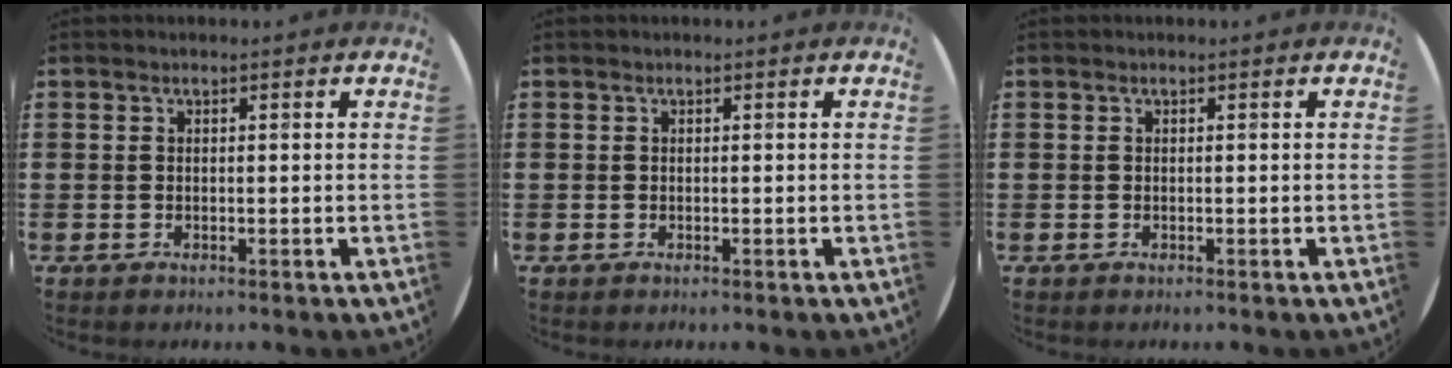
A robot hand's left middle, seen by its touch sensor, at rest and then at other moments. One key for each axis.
{"total": 0.0}
{"total": 0.0}